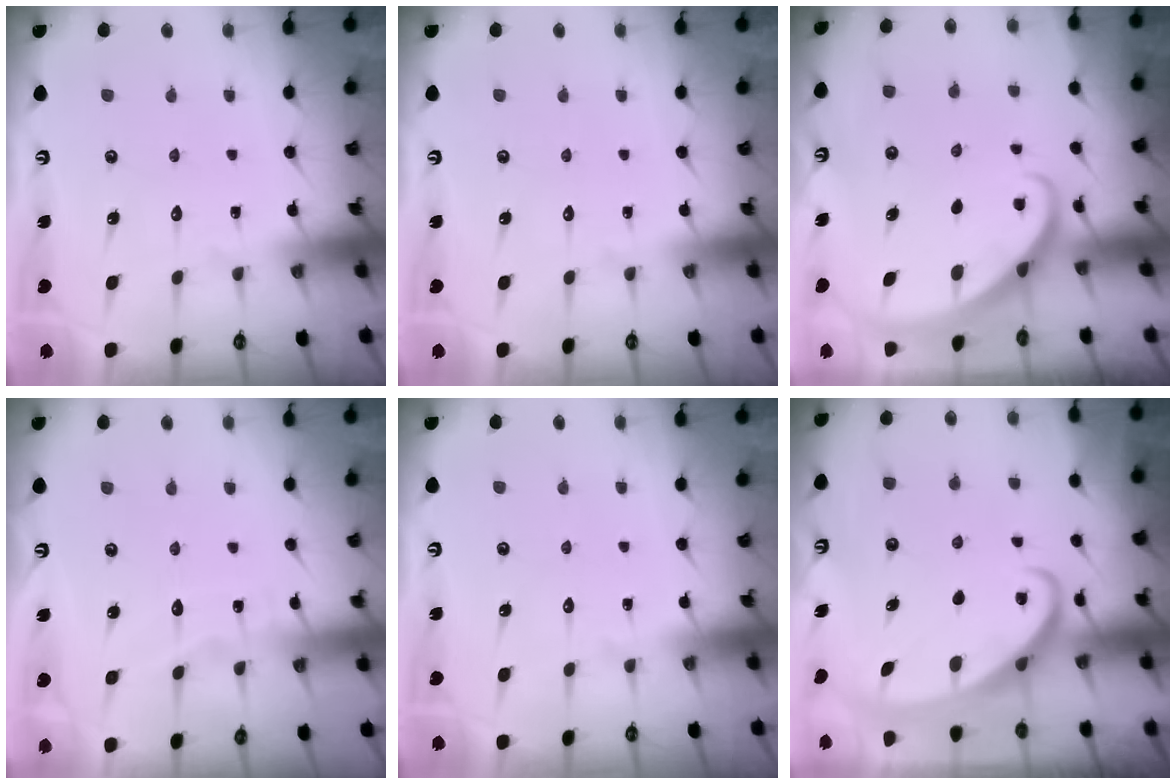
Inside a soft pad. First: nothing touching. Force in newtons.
{"total": 0.0}
{"total": 2.8, "press": 2.8, "slide": 0.2}
{"total": 3.8, "press": 3.8, "slide": 0.4}
{"total": 0.0}
{"total": 2.5, "press": 2.5, "slide": 0.4}